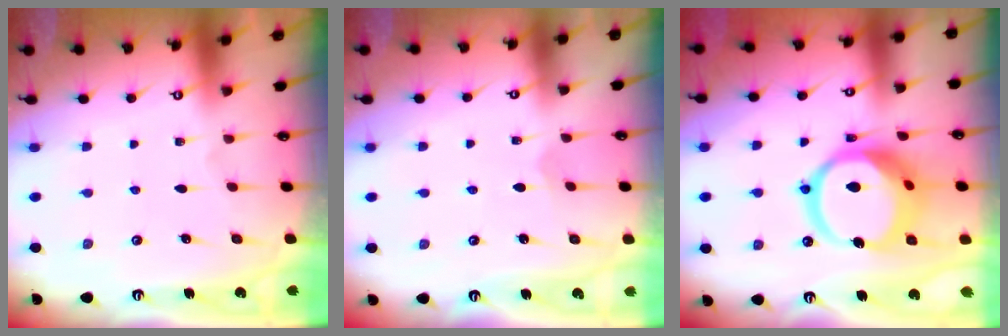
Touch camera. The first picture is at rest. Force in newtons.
{"total": 2.6, "press": 2.6, "slide": 0.2}
{"total": 17.3, "press": 17.1, "slide": 2.3}